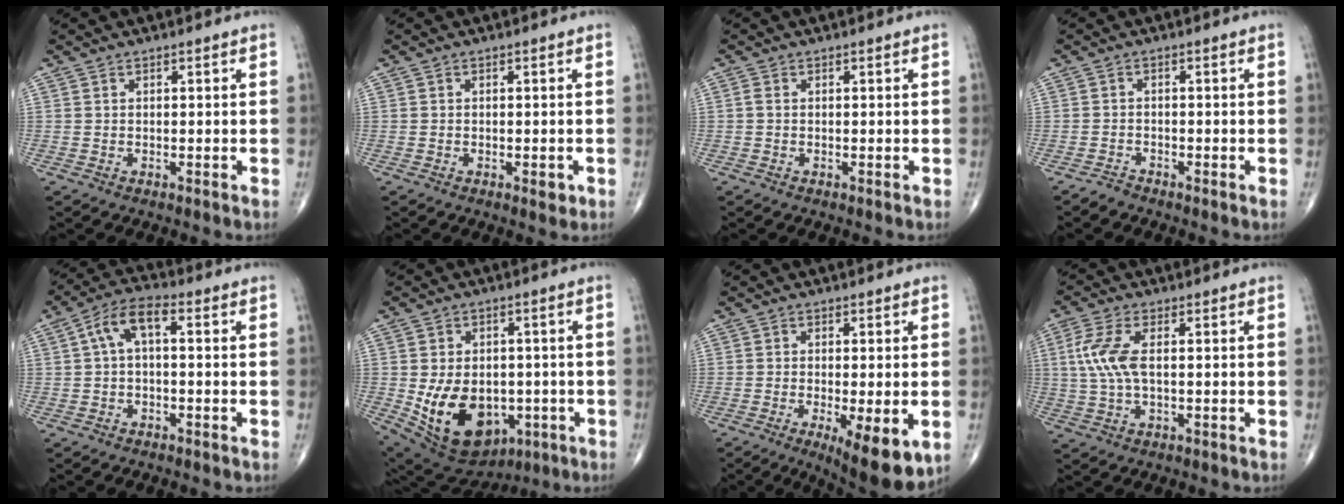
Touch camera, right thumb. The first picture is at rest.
{"total": 1.7, "force": [-0.6, 0.8, 1.4], "torque": [-0.014, -0.001, -0.008]}
{"total": 0.7, "force": [-0.1, 0.4, 0.5], "torque": [-0.011, -0.001, -0.004]}
{"total": 1.3, "force": [-1.3, 0.2, 0.0], "torque": [0.002, -0.004, -0.028]}
{"total": 6.7, "force": [0.7, 3.0, 5.9], "torque": [-0.111, 0.030, 0.003]}
{"total": 16.9, "force": [-3.7, 11.9, 11.4], "torque": [-0.177, 0.001, -0.030]}
{"total": 11.4, "force": [-3.9, 3.6, 10.1], "torque": [-0.148, -0.018, -0.051]}
{"total": 7.3, "force": [0.9, 3.1, 6.6], "torque": [-0.168, 0.010, 0.017]}